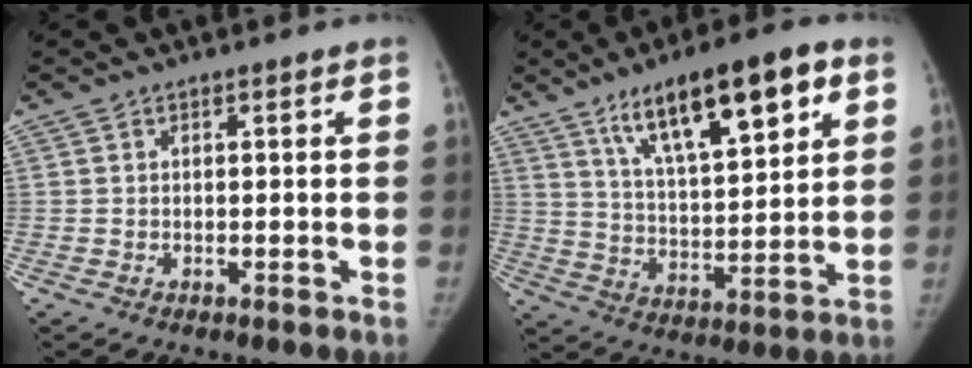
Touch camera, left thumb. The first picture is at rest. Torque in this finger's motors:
{"motor_torque": [0.32, 0.29, 1.54, -1.23, 0.39]}